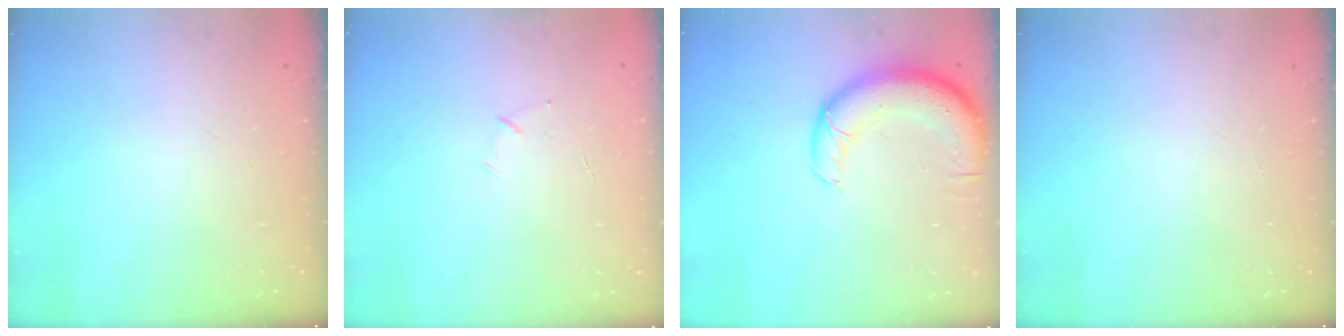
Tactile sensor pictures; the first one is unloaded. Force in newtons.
{"total": 4.0, "press": 3.8, "slide": 1.0}
{"total": 12.4, "press": 12.0, "slide": 3.1}
{"total": 0.0}